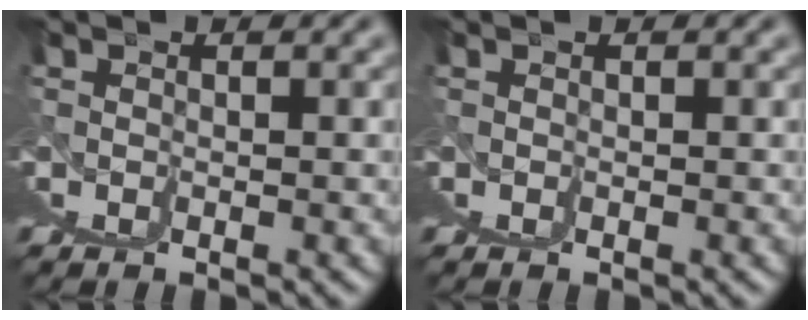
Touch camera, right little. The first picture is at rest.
{"total": 0.0}